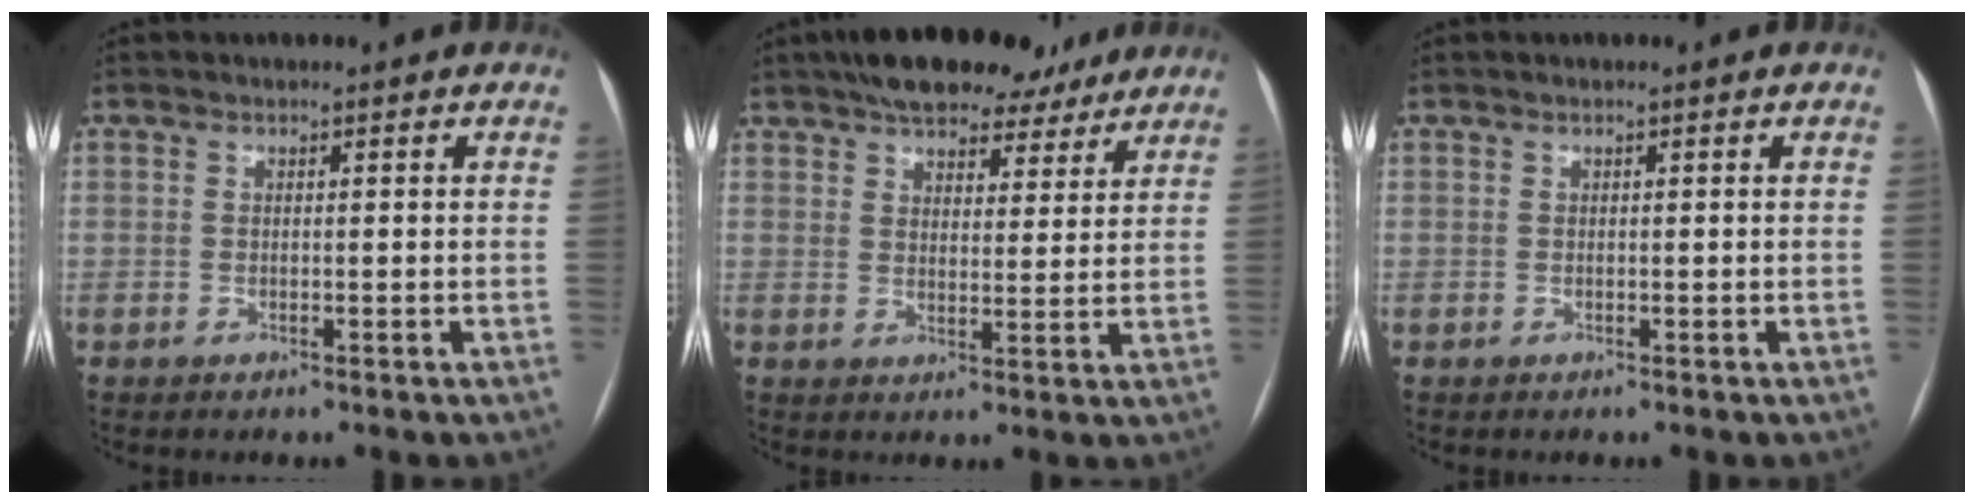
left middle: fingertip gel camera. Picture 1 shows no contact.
{"total": 14.1, "force": [11.3, 5.7, 6.2], "torque": [-0.081, 0.032, 0.155]}
{"total": 0.0}